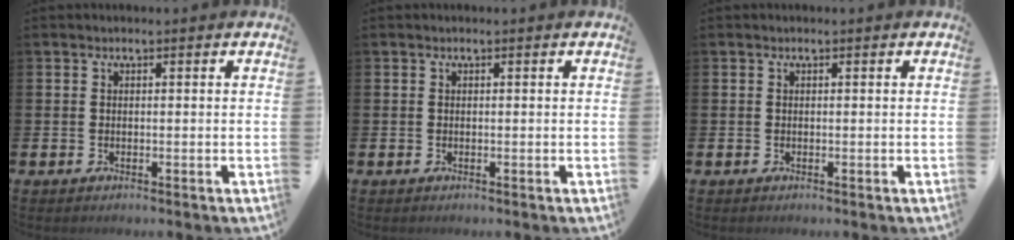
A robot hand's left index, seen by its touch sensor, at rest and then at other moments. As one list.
[{"total": 0.0}, {"total": 0.0}]